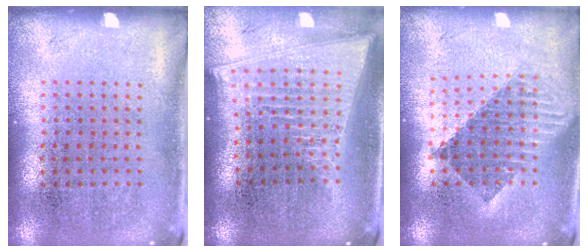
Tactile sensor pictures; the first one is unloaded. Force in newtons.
{"total": 2.1, "press": 1.8, "slide": 1.1}
{"total": 1.7, "press": 1.4, "slide": 1.0}